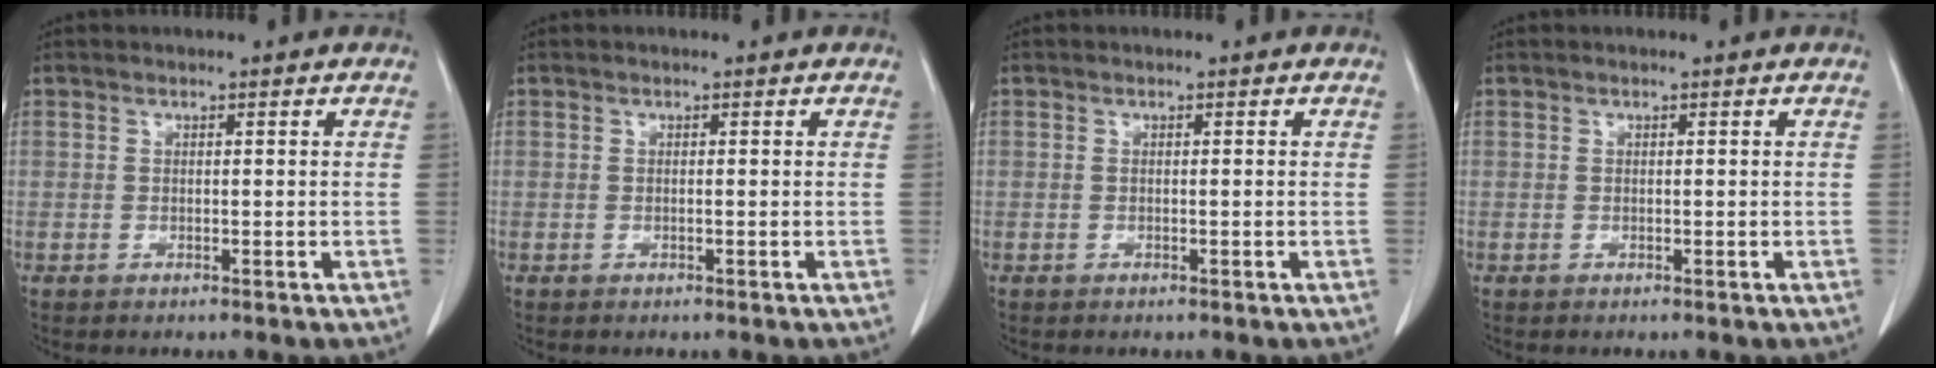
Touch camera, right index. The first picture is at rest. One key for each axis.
{"total": 0.0}
{"total": 0.0}
{"total": 0.0}